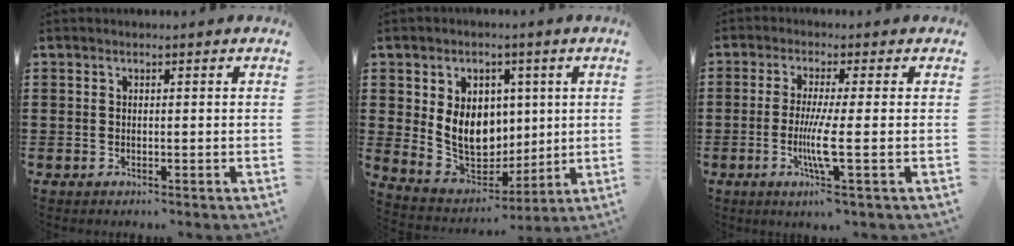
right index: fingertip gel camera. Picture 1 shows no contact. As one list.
[{"total": 10.1, "force": [1.4, 8.1, 6.0], "torque": [-0.131, 0.005, 0.027]}, {"total": 6.7, "force": [-1.3, -0.1, 6.6], "torque": [-0.136, -0.022, -0.030]}]